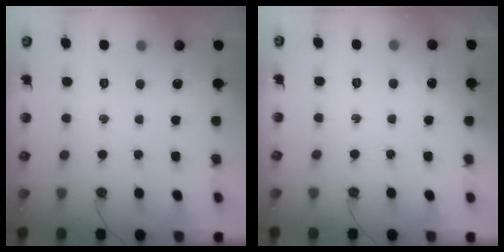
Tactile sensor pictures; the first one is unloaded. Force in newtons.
{"total": 3.6, "press": 3.5, "slide": 0.8}